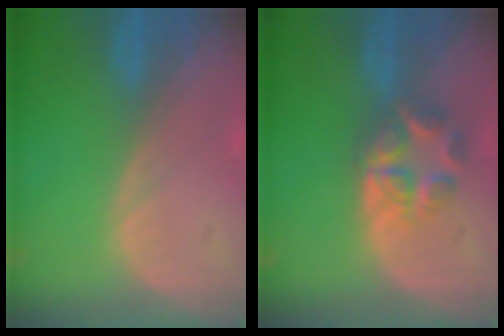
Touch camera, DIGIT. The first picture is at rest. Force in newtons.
{"total": 5.9, "press": 5.5, "slide": 2.2}